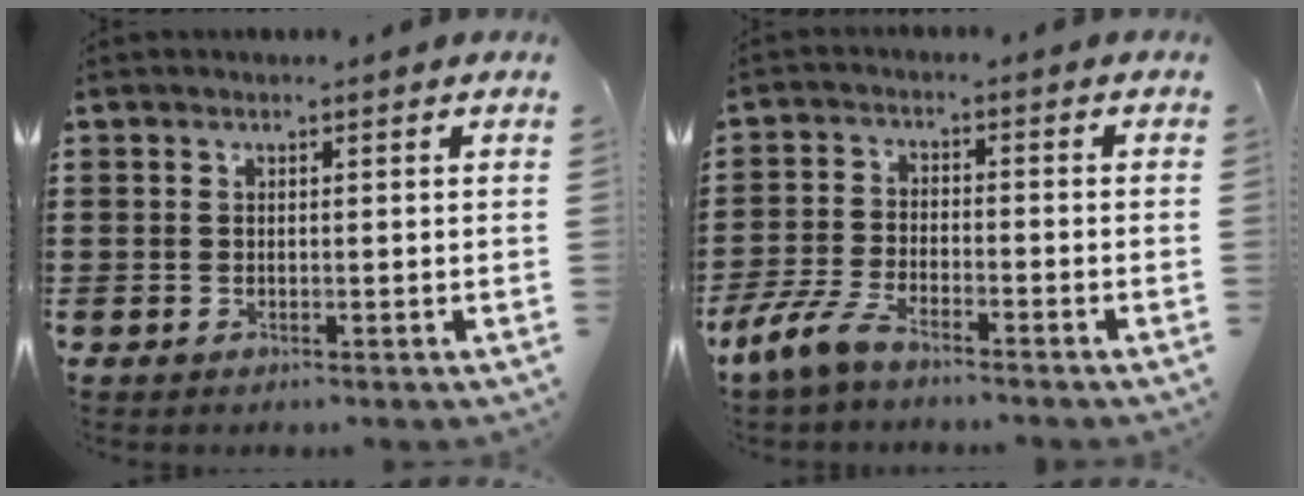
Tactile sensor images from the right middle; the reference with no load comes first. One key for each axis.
{"total": 5.9, "fx": -4.9, "fy": 1.2, "fz": 3.2, "tx": -0.093, "ty": -0.013, "tz": -0.102}